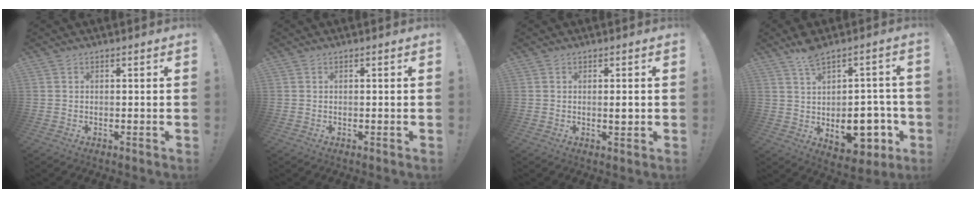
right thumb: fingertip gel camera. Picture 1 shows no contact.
{"total": 0.0}
{"total": 2.0, "force": [-0.2, 0.5, 1.9], "torque": [-0.027, -0.005, -0.006]}
{"total": 14.2, "force": [-0.9, 8.6, 11.2], "torque": [-0.151, 0.013, -0.003]}